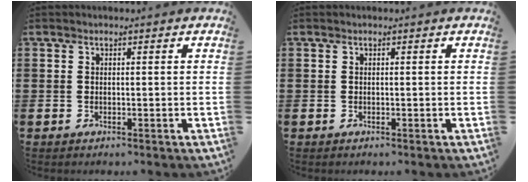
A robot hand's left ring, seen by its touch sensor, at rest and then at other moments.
{"total": 0.0}